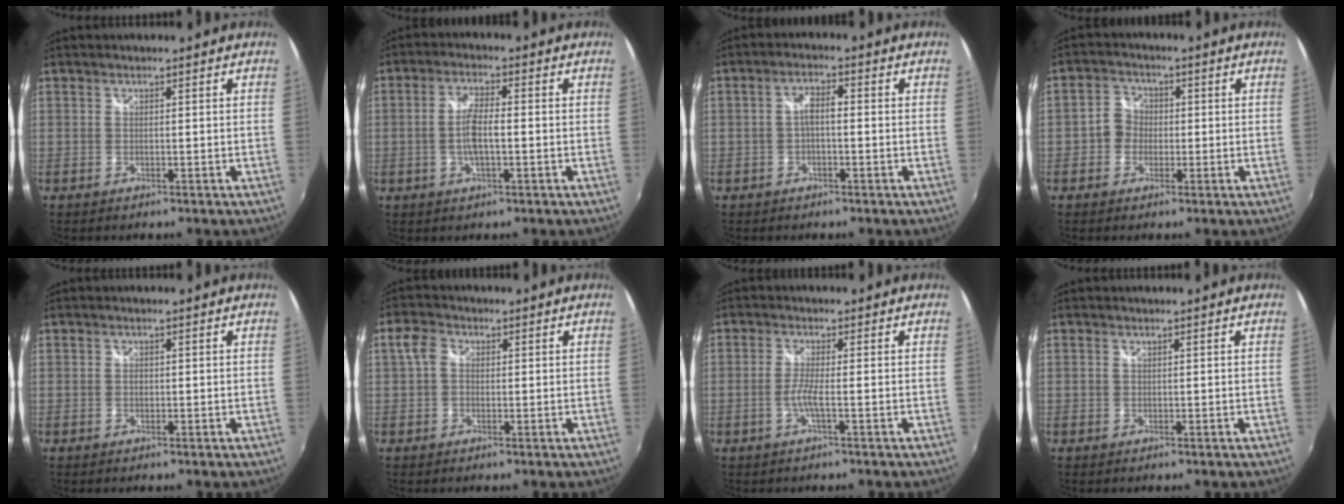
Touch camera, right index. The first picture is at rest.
{"total": 5.5, "force": [-0.9, 1.4, 5.2], "torque": [-0.104, 0.003, -0.016]}
{"total": 3.1, "force": [-0.6, 1.0, 2.8], "torque": [-0.055, 0.010, -0.012]}
{"total": 4.2, "force": [-1.0, 3.8, 1.4], "torque": [-0.022, 0.013, -0.025]}
{"total": 0.7, "force": [-0.1, 0.5, 0.4], "torque": [-0.006, 0.001, -0.002]}
{"total": 3.3, "force": [-0.2, 2.7, 1.9], "torque": [-0.038, 0.010, -0.006]}
{"total": 2.6, "force": [-1.1, -0.4, 2.4], "torque": [-0.054, -0.003, -0.024]}
{"total": 0.0}